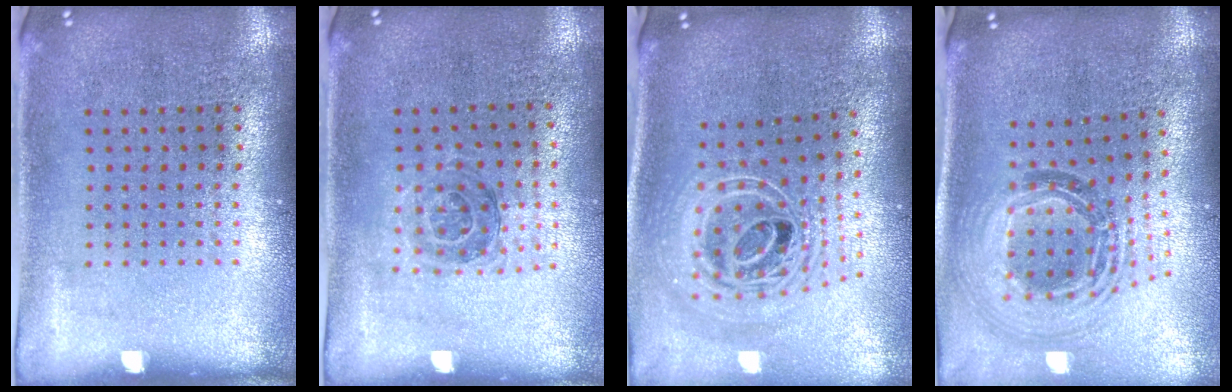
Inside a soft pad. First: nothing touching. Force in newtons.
{"total": 1.0, "press": 1.0, "slide": 0.2}
{"total": 2.7, "press": 2.0, "slide": 1.8}
{"total": 1.6, "press": 1.4, "slide": 0.8}